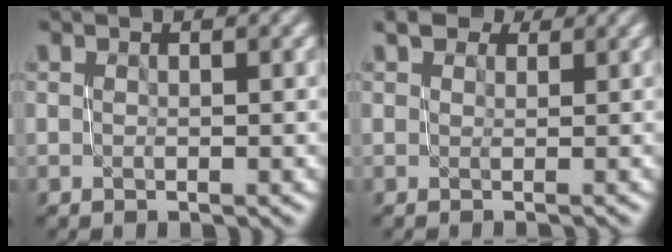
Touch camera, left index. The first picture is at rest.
{"total": 2.8, "force": [2.2, 1.2, 1.2], "torque": [-0.018, 0.010, 0.019]}